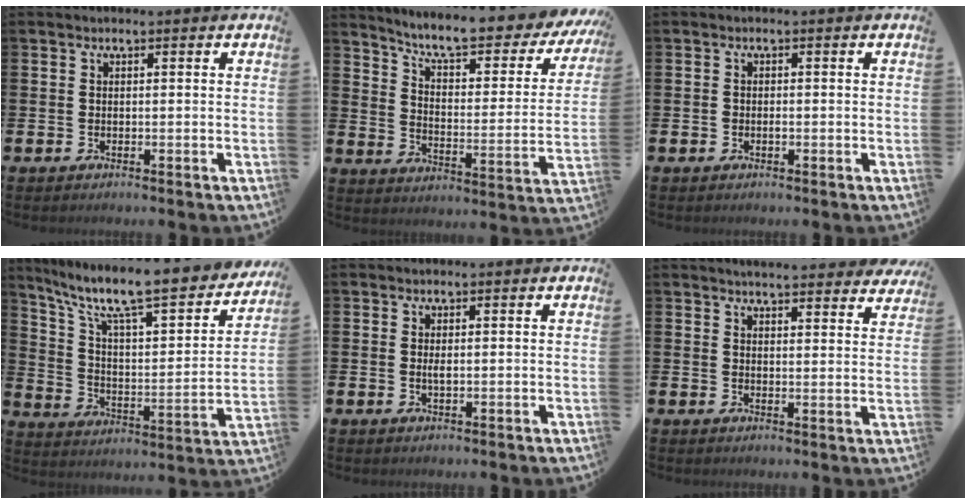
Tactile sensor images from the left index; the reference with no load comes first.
{"total": 7.7, "force": [6.8, 1.3, 3.4], "torque": [-0.084, -0.054, 0.107]}
{"total": 0.8, "force": [-0.3, 0.5, 0.5], "torque": [-0.009, 0.001, -0.007]}
{"total": 11.0, "force": [9.3, 2.0, 5.5], "torque": [-0.131, -0.068, 0.151]}
{"total": 1.0, "force": [0.1, 0.3, 1.0], "torque": [-0.017, 0.001, 0.001]}
{"total": 4.1, "force": [4.1, 0.2, 0.5], "torque": [-0.012, -0.026, 0.071]}